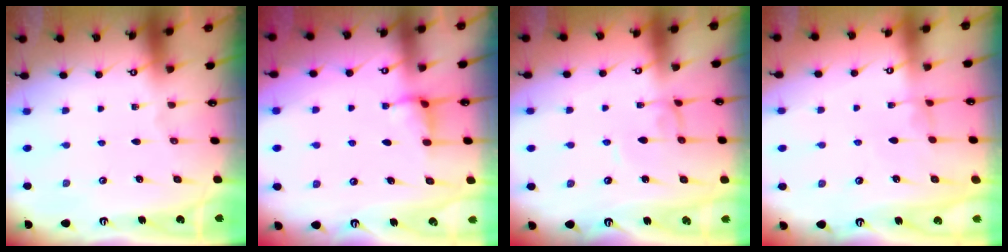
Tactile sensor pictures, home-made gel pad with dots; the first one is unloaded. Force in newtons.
{"total": 2.4, "press": 2.4, "slide": 0.4}
{"total": 0.5, "press": 0.5, "slide": 0.2}
{"total": 1.6, "press": 1.5, "slide": 0.5}